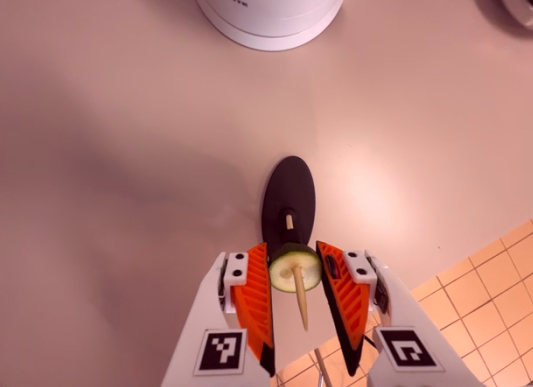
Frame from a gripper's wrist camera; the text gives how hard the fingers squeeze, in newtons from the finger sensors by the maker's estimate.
{"total": 9.3, "left": 9.2, "right": 9.3}